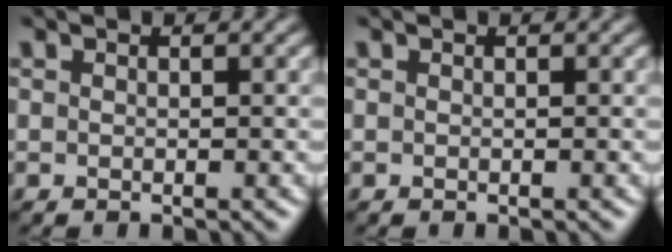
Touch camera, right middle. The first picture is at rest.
{"total": 0.0}